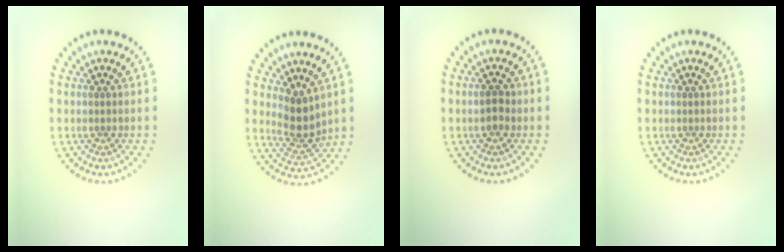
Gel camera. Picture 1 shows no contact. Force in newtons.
{"total": 3.0, "press": 2.4, "slide": 1.7}
{"total": 1.5, "press": 1.5, "slide": 0.1}
{"total": 0.0}